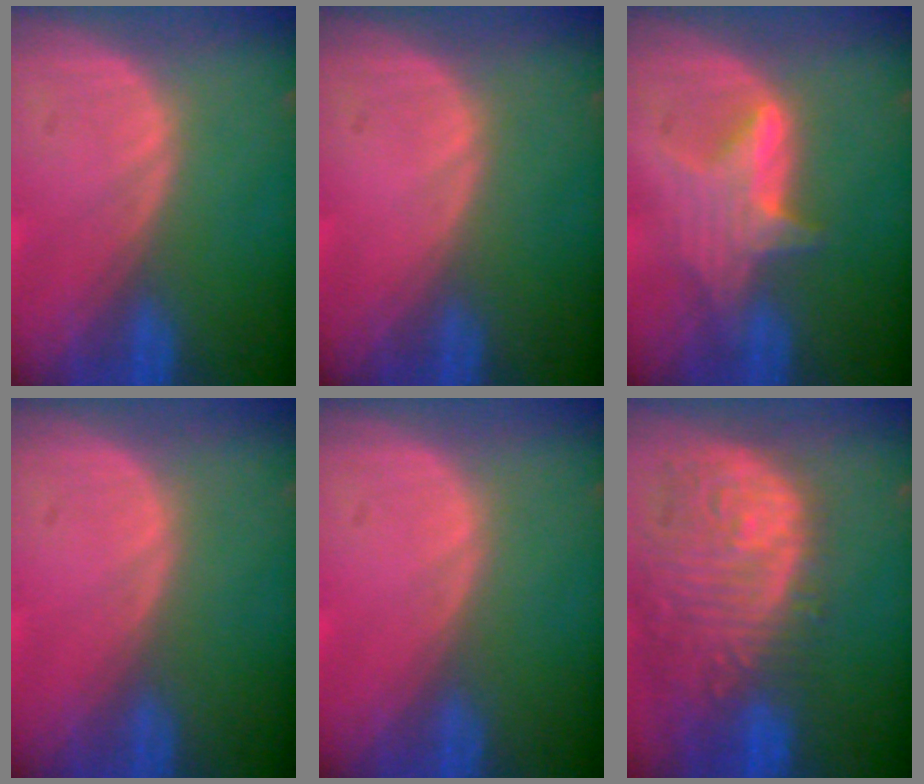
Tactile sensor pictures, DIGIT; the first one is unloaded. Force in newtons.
{"total": 0.0}
{"total": 5.1, "press": 5.1, "slide": 0.5}
{"total": 0.0}
{"total": 0.0}
{"total": 13.7, "press": 11.4, "slide": 7.6}